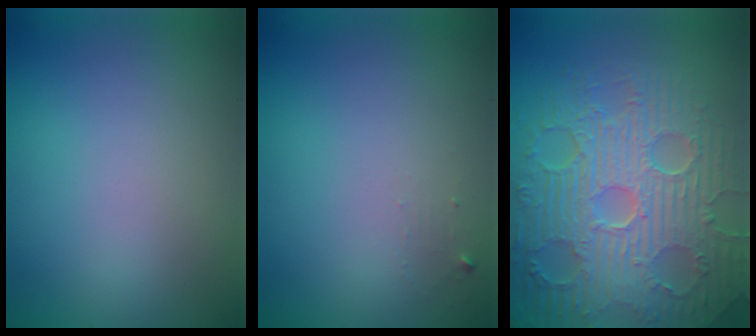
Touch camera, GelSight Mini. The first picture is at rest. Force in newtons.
{"total": 0.6, "press": 0.6, "slide": 0.1}
{"total": 10.8, "press": 7.1, "slide": 8.1}